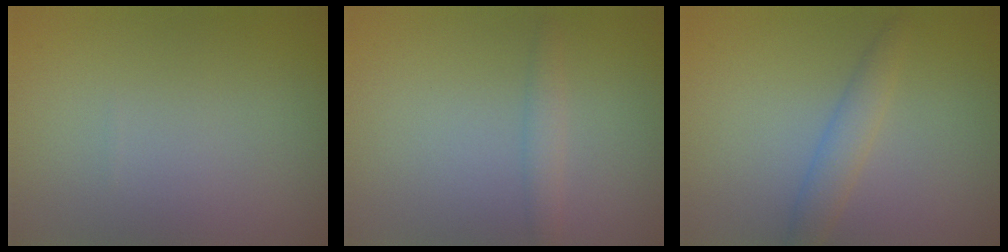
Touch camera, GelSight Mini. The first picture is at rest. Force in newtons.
{"total": 1.4, "press": 1.4, "slide": 0.0}
{"total": 2.1, "press": 2.1, "slide": 0.1}